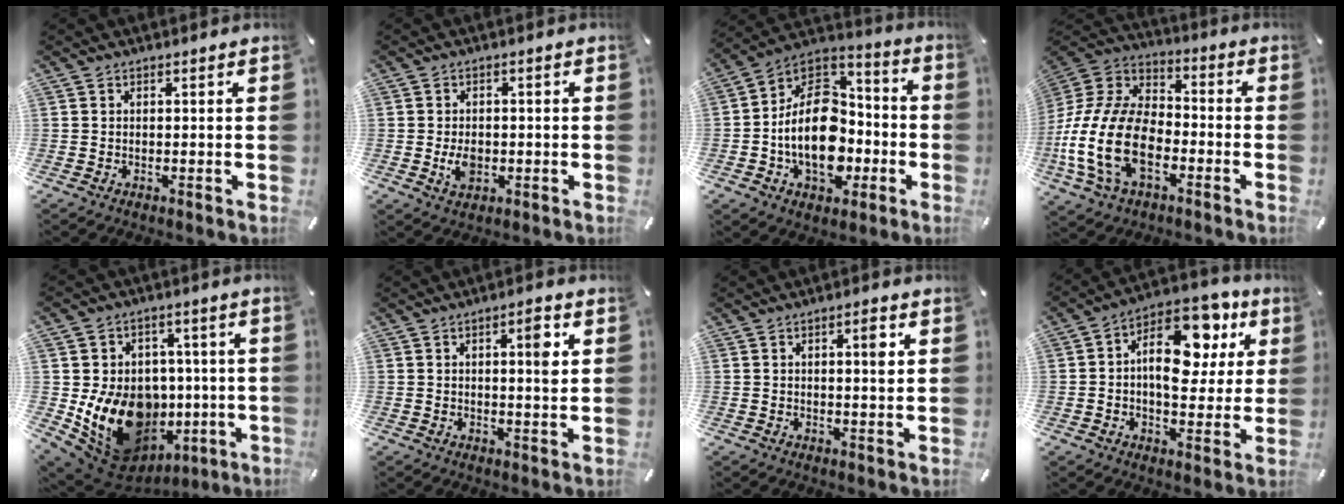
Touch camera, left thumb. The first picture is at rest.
{"total": 4.9, "force": [-1.0, 3.4, 3.4], "torque": [-0.078, -0.002, -0.021]}
{"total": 19.7, "force": [-4.6, 13.8, 13.3], "torque": [-0.245, 0.008, -0.077]}
{"total": 19.9, "force": [-7.6, 12.0, 13.9], "torque": [-0.307, 0.028, -0.136]}
{"total": 17.6, "force": [-2.9, 14.4, 9.7], "torque": [-0.171, -0.005, -0.026]}
{"total": 5.6, "force": [1.8, 1.4, 5.1], "torque": [-0.071, -0.009, 0.020]}
{"total": 4.1, "force": [1.1, 0.9, 3.8], "torque": [-0.052, -0.005, 0.011]}
{"total": 17.0, "force": [4.8, 10.5, 12.6], "torque": [-0.184, -0.027, 0.088]}